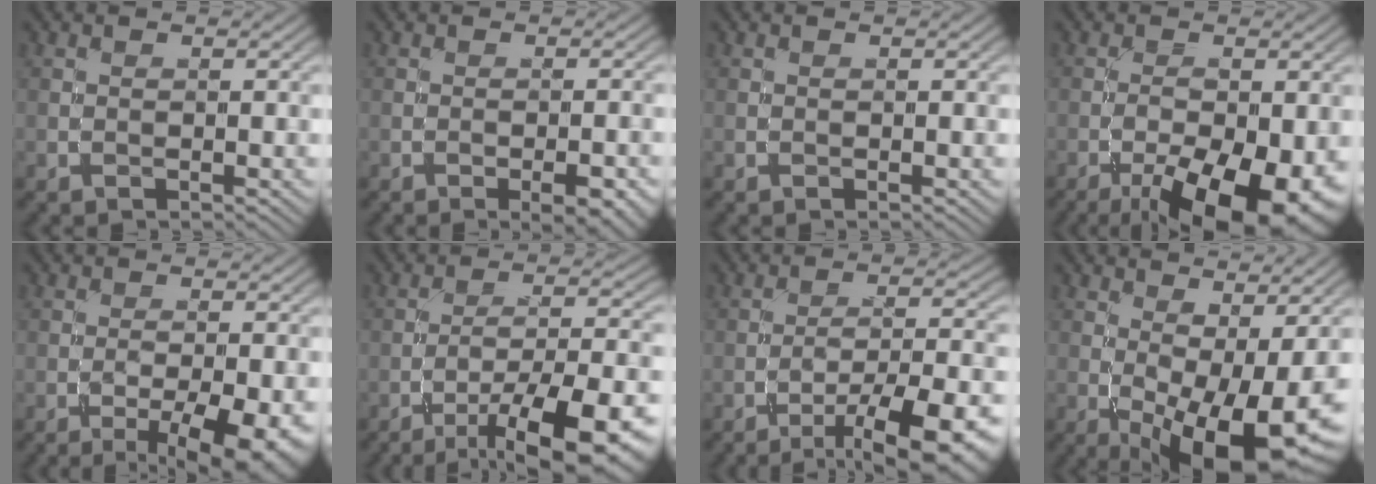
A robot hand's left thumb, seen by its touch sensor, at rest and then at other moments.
{"total": 4.7, "force": [-2.3, 1.6, 3.7], "torque": [-0.050, 0.007, -0.024]}
{"total": 0.0}
{"total": 14.0, "force": [-7.1, 5.4, 10.8], "torque": [-0.164, -0.033, -0.095]}
{"total": 7.8, "force": [-3.3, 2.1, 6.7], "torque": [-0.106, -0.009, -0.038]}
{"total": 15.1, "force": [-9.2, 4.3, 11.2], "torque": [-0.166, -0.008, -0.131]}
{"total": 13.6, "force": [-8.6, 3.6, 9.9], "torque": [-0.142, -0.001, -0.116]}
{"total": 13.6, "force": [-3.6, 4.8, 12.2], "torque": [-0.182, -0.008, -0.045]}